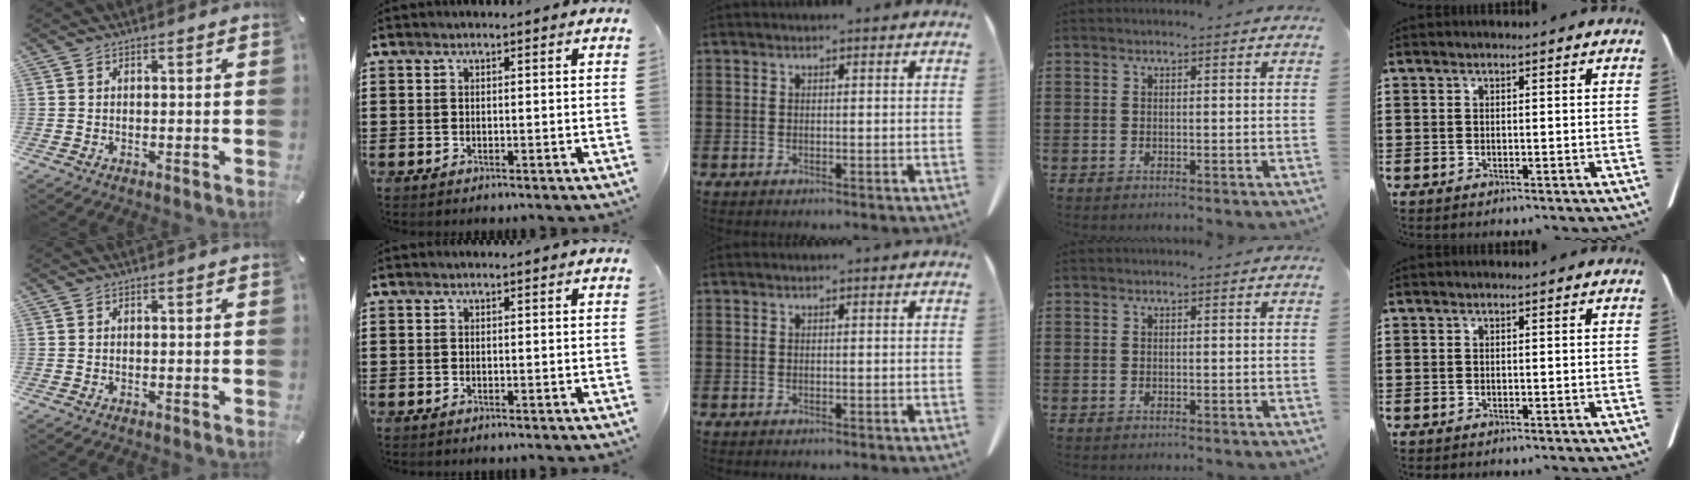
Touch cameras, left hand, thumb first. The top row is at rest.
{}